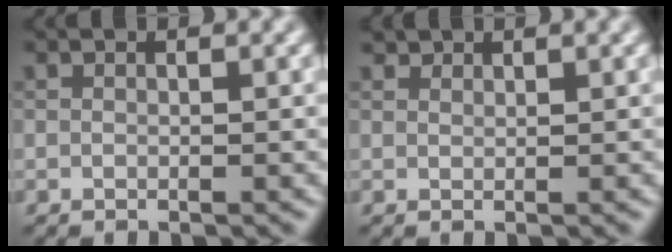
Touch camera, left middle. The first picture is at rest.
{"total": 1.3, "force": [1.2, 0.4, 0.2], "torque": [-0.009, -0.002, 0.017]}